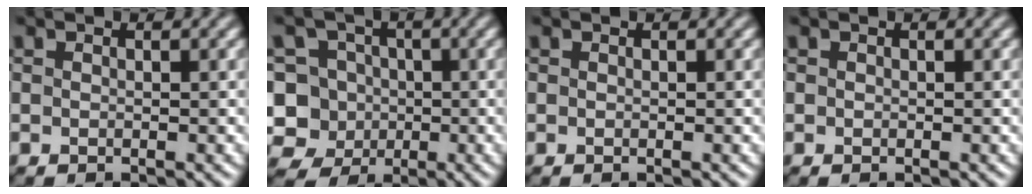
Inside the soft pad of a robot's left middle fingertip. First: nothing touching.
{"total": 8.6, "force": [-1.2, 8.0, 2.9], "torque": [-0.063, 0.030, -0.057]}
{"total": 0.0}
{"total": 0.0}